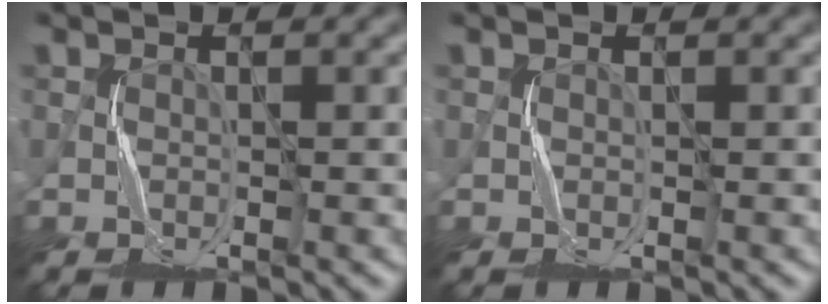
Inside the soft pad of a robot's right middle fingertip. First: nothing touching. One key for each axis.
{"total": 0.0}